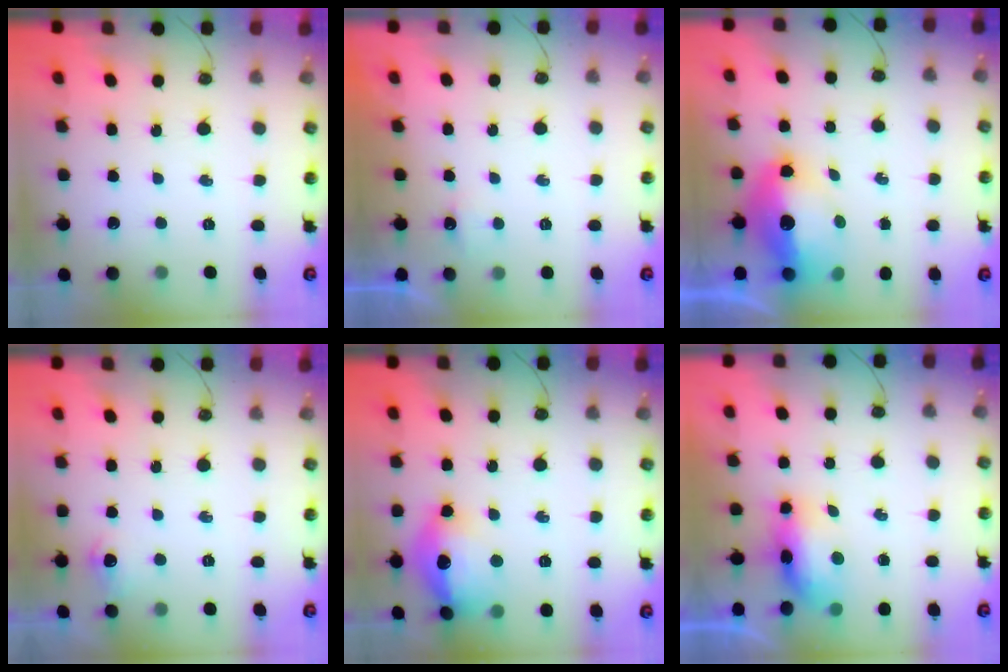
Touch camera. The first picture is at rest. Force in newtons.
{"total": 2.8, "press": 2.8, "slide": 0.4}
{"total": 13.7, "press": 13.6, "slide": 1.6}
{"total": 6.9, "press": 6.8, "slide": 0.9}
{"total": 17.5, "press": 17.4, "slide": 1.5}
{"total": 8.0, "press": 7.9, "slide": 0.9}